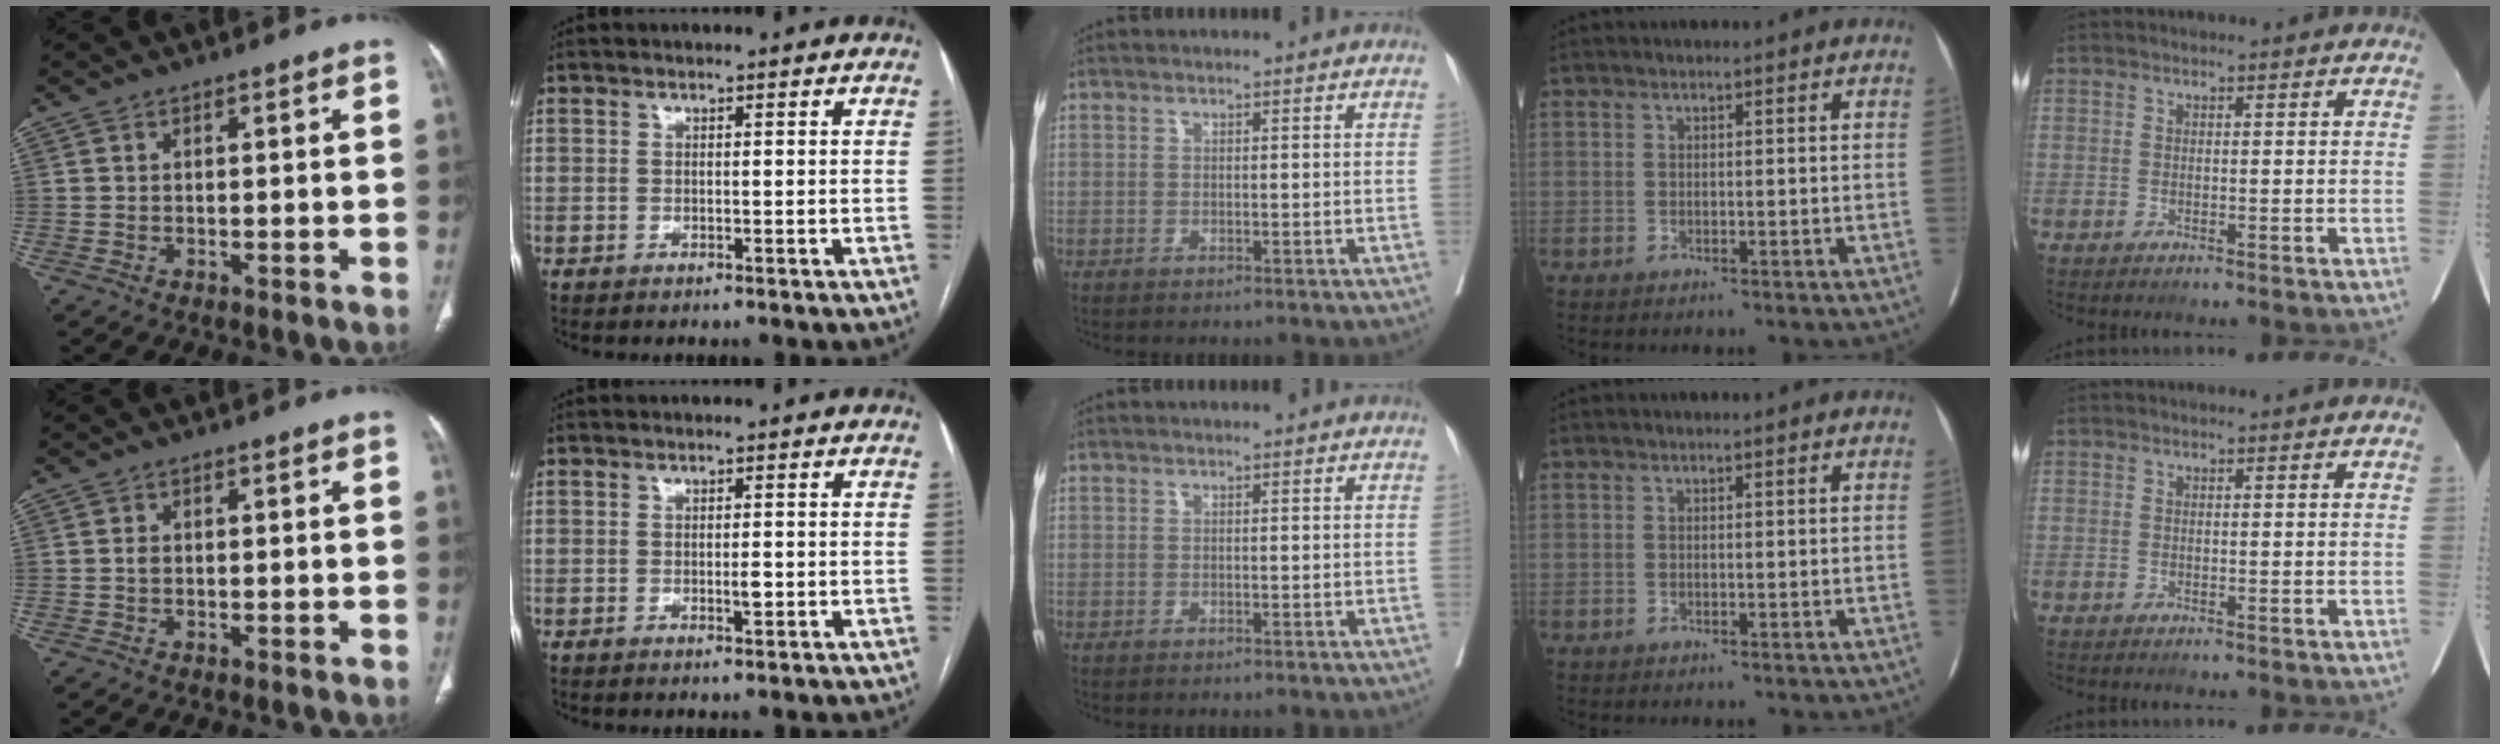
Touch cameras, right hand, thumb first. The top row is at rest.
{"thumb": {"total": 0.8, "force": [0.0, 0.6, 0.5], "torque": [-0.010, 0.001, -0.002]}, "index": {"total": 1.4, "force": [-0.3, 0.3, 1.3], "torque": [-0.024, -0.002, -0.004]}}